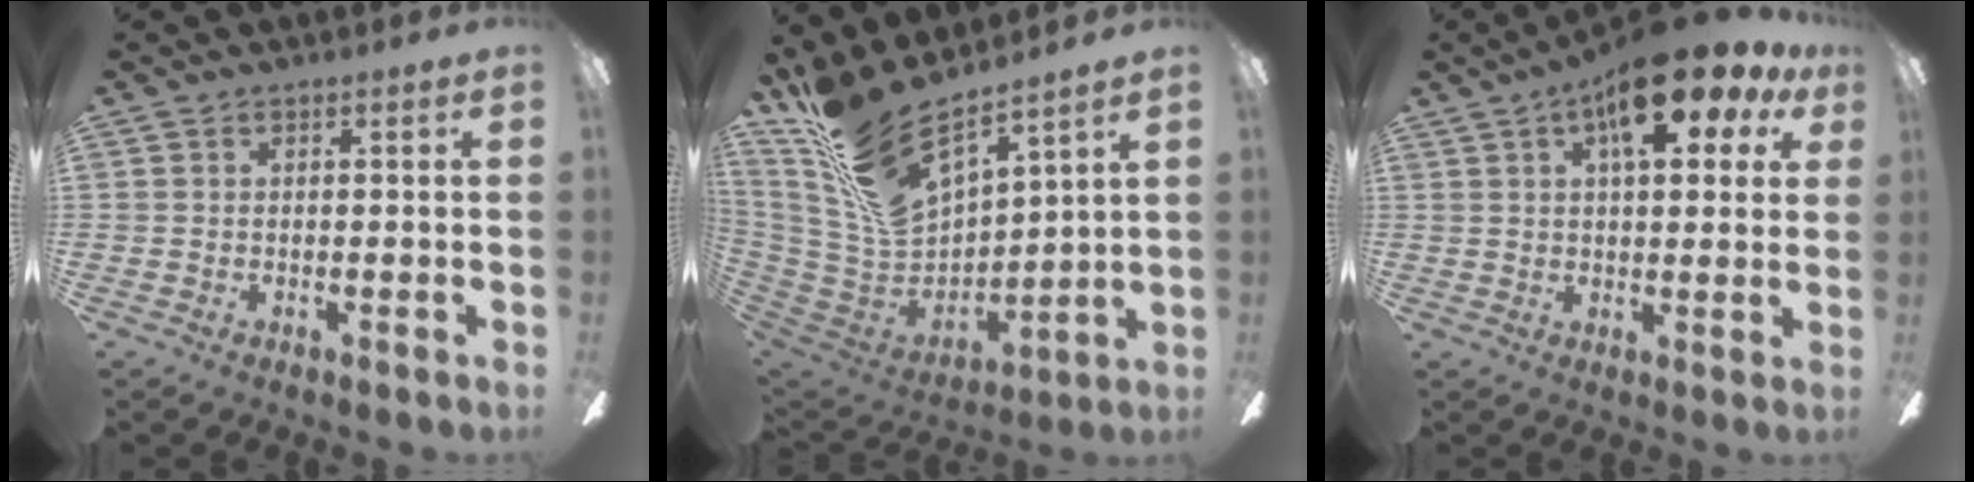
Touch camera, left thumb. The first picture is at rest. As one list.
[{"total": 18.3, "force": [14.4, 5.7, 9.8], "torque": [-0.228, -0.117, 0.256]}, {"total": 16.8, "force": [9.0, 5.9, 12.8], "torque": [-0.185, -0.033, 0.141]}]